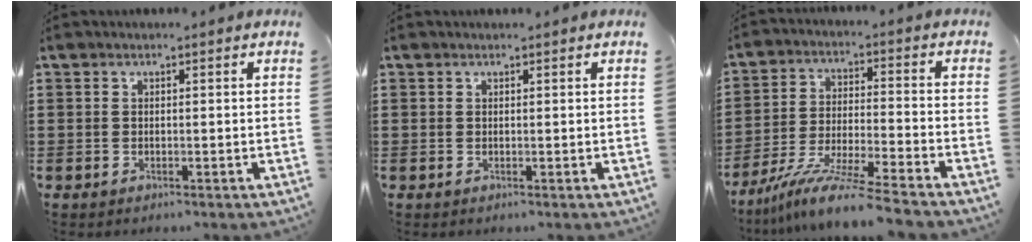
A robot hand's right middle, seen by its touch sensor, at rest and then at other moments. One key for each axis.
{"total": 0.0}
{"total": 9.8, "fx": -8.5, "fy": -0.3, "fz": 4.9, "tx": -0.099, "ty": -0.005, "tz": -0.169}